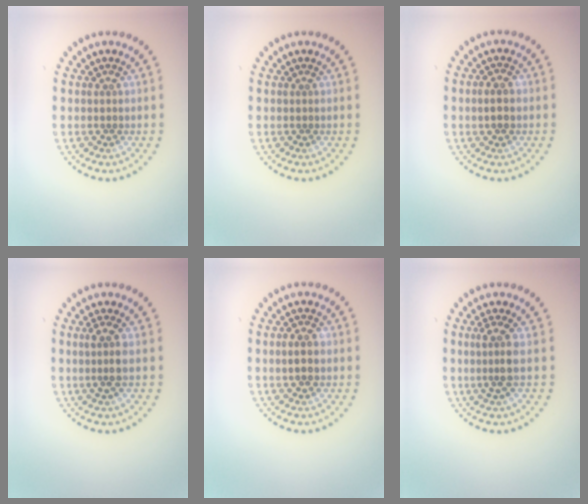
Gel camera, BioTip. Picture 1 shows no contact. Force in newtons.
{"total": 0.0}
{"total": 1.6, "press": 1.6, "slide": 0.1}
{"total": 1.8, "press": 1.5, "slide": 1.0}
{"total": 1.6, "press": 1.6, "slide": 0.1}
{"total": 2.2, "press": 1.6, "slide": 1.4}